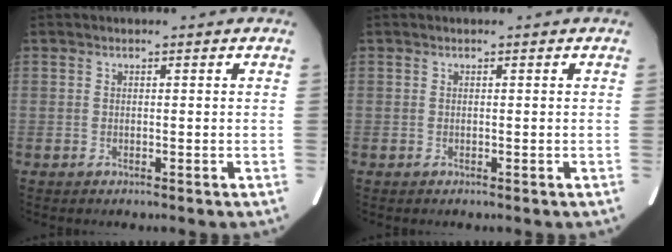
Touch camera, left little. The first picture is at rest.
{"total": 0.0}